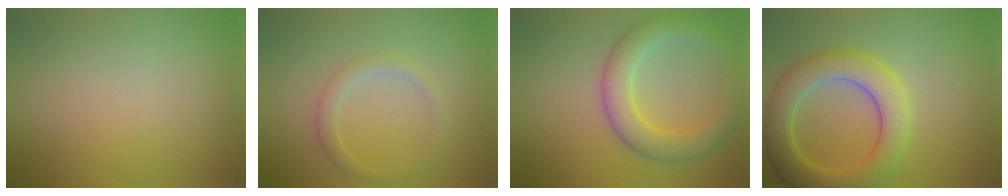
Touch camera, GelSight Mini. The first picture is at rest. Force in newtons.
{"total": 1.7, "press": 1.7, "slide": 0.0}
{"total": 5.2, "press": 5.2, "slide": 0.1}
{"total": 6.4, "press": 6.4, "slide": 0.2}